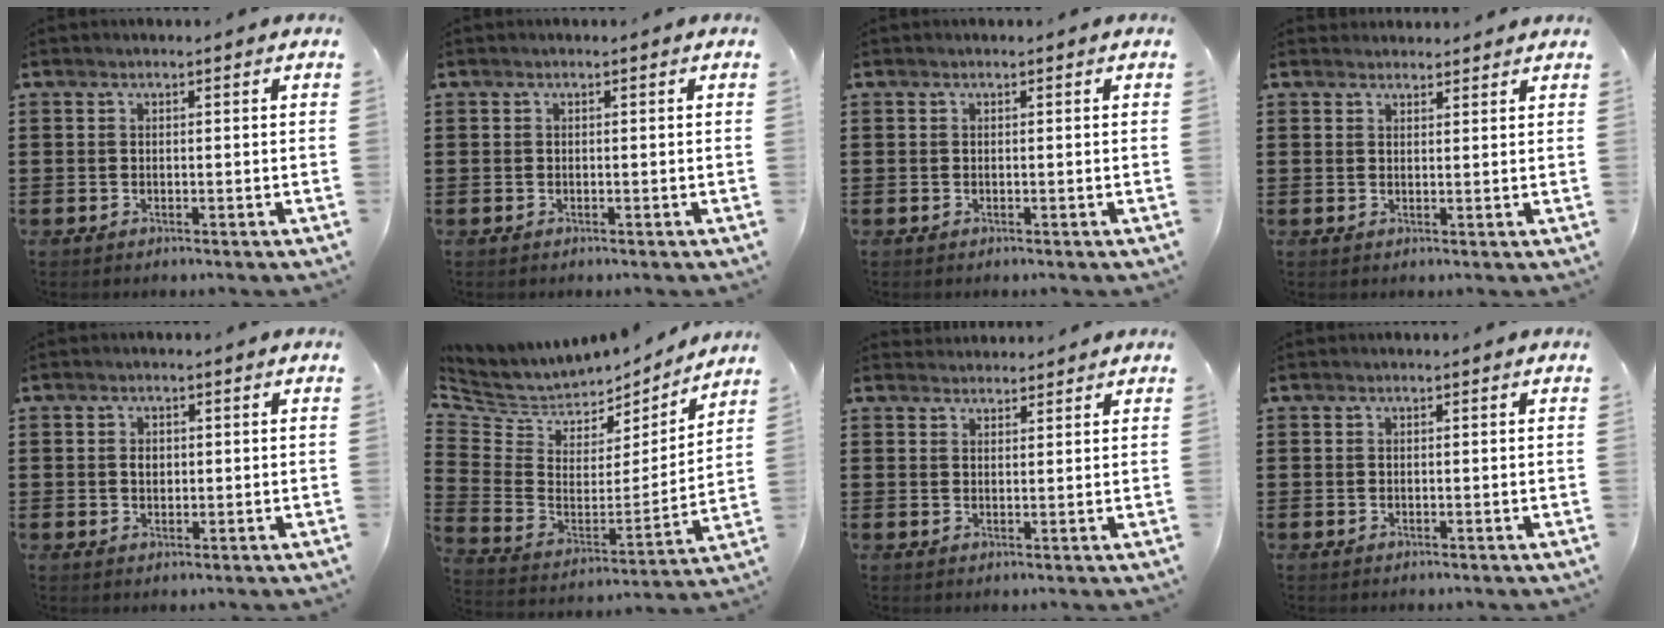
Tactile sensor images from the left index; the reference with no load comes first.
{"total": 0.0}
{"total": 0.0}
{"total": 2.0, "force": [1.9, 0.5, 0.0], "torque": [-0.005, 0.001, 0.038]}
{"total": 1.6, "force": [0.3, 1.1, 1.1], "torque": [-0.024, 0.007, 0.006]}
{"total": 4.6, "force": [3.8, 2.6, 0.5], "torque": [-0.042, -0.043, 0.065]}
{"total": 2.0, "force": [2.0, 0.3, -0.2], "torque": [-0.002, -0.001, 0.040]}
{"total": 0.0}